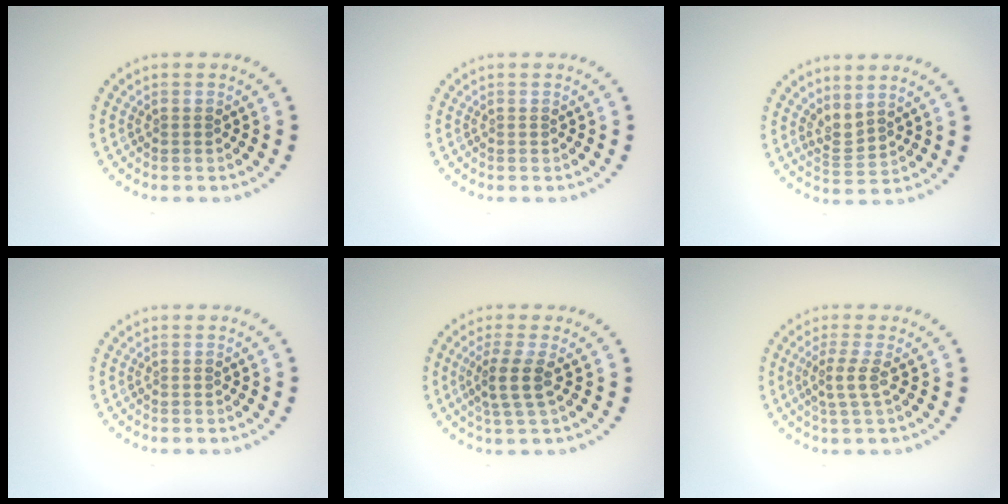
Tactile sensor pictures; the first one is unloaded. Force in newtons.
{"total": 0.0}
{"total": 2.0, "press": 1.3, "slide": 1.5}
{"total": 0.0}
{"total": 2.7, "press": 2.1, "slide": 1.7}
{"total": 2.0, "press": 1.5, "slide": 1.3}